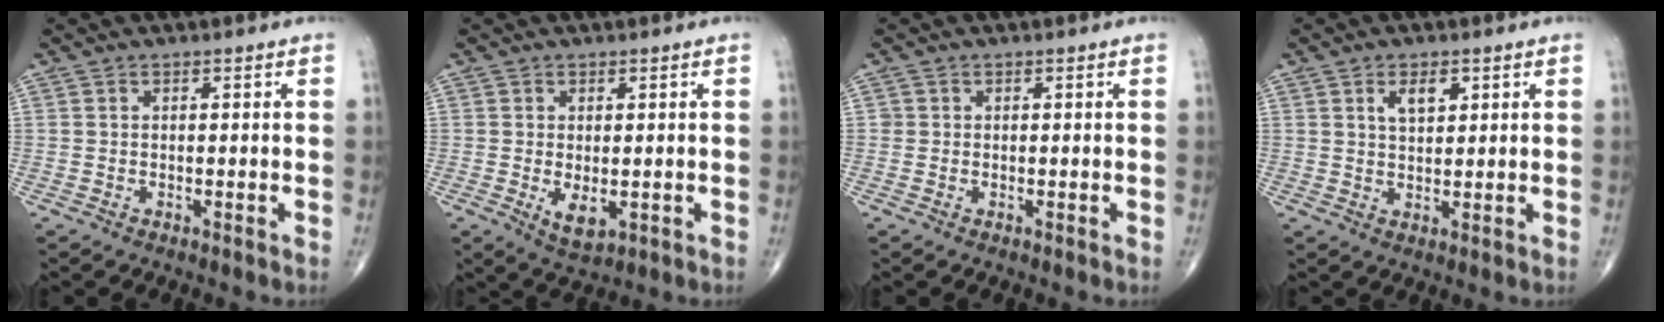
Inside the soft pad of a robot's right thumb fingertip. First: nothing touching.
{"total": 4.0, "force": [-0.7, 2.0, 3.4], "torque": [-0.051, -0.010, -0.001]}
{"total": 0.6, "force": [0.0, 0.6, 0.0], "torque": [0.004, 0.003, 0.000]}
{"total": 4.0, "force": [1.8, 2.1, 2.9], "torque": [-0.039, -0.011, 0.031]}